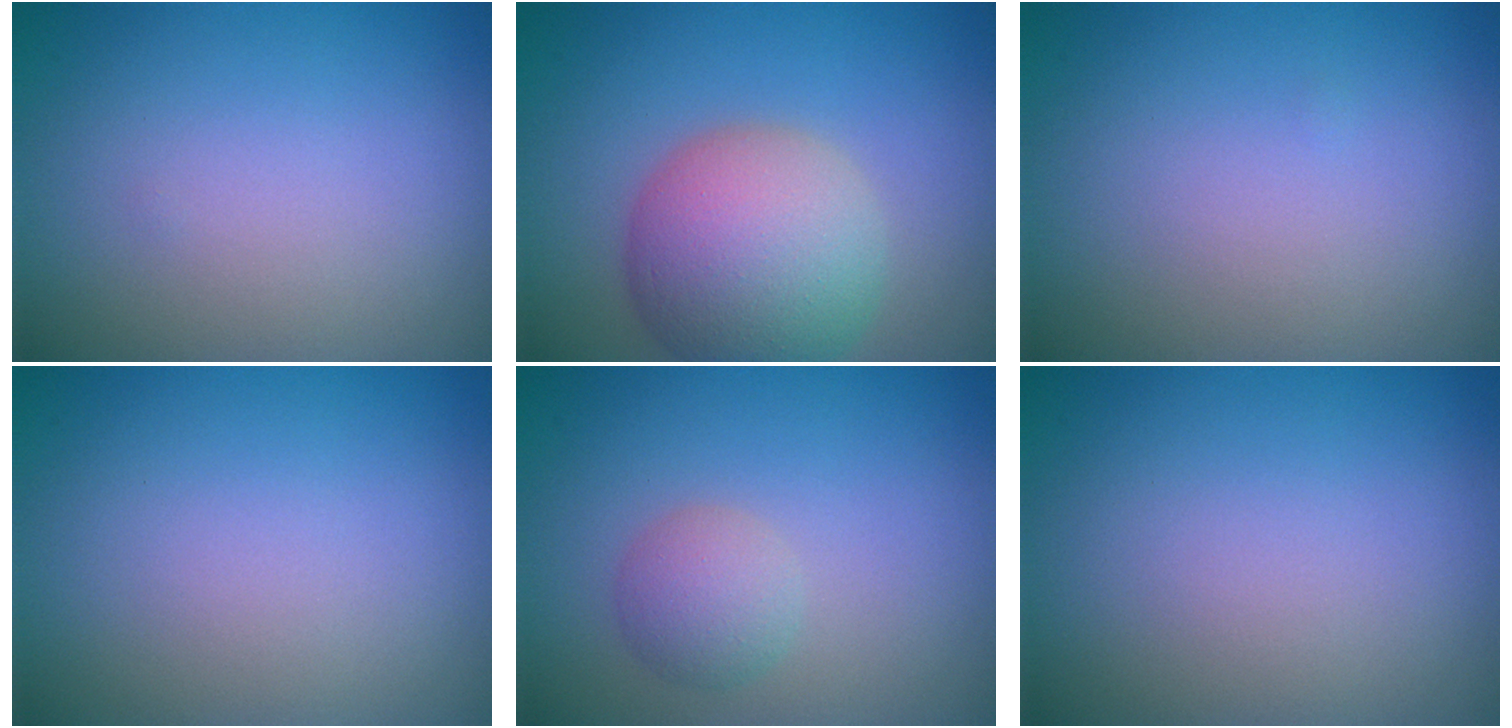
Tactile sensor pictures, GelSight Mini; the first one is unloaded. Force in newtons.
{"total": 8.0, "press": 8.0, "slide": 0.5}
{"total": 0.0}
{"total": 0.0}
{"total": 2.1, "press": 2.1, "slide": 0.1}
{"total": 0.0}